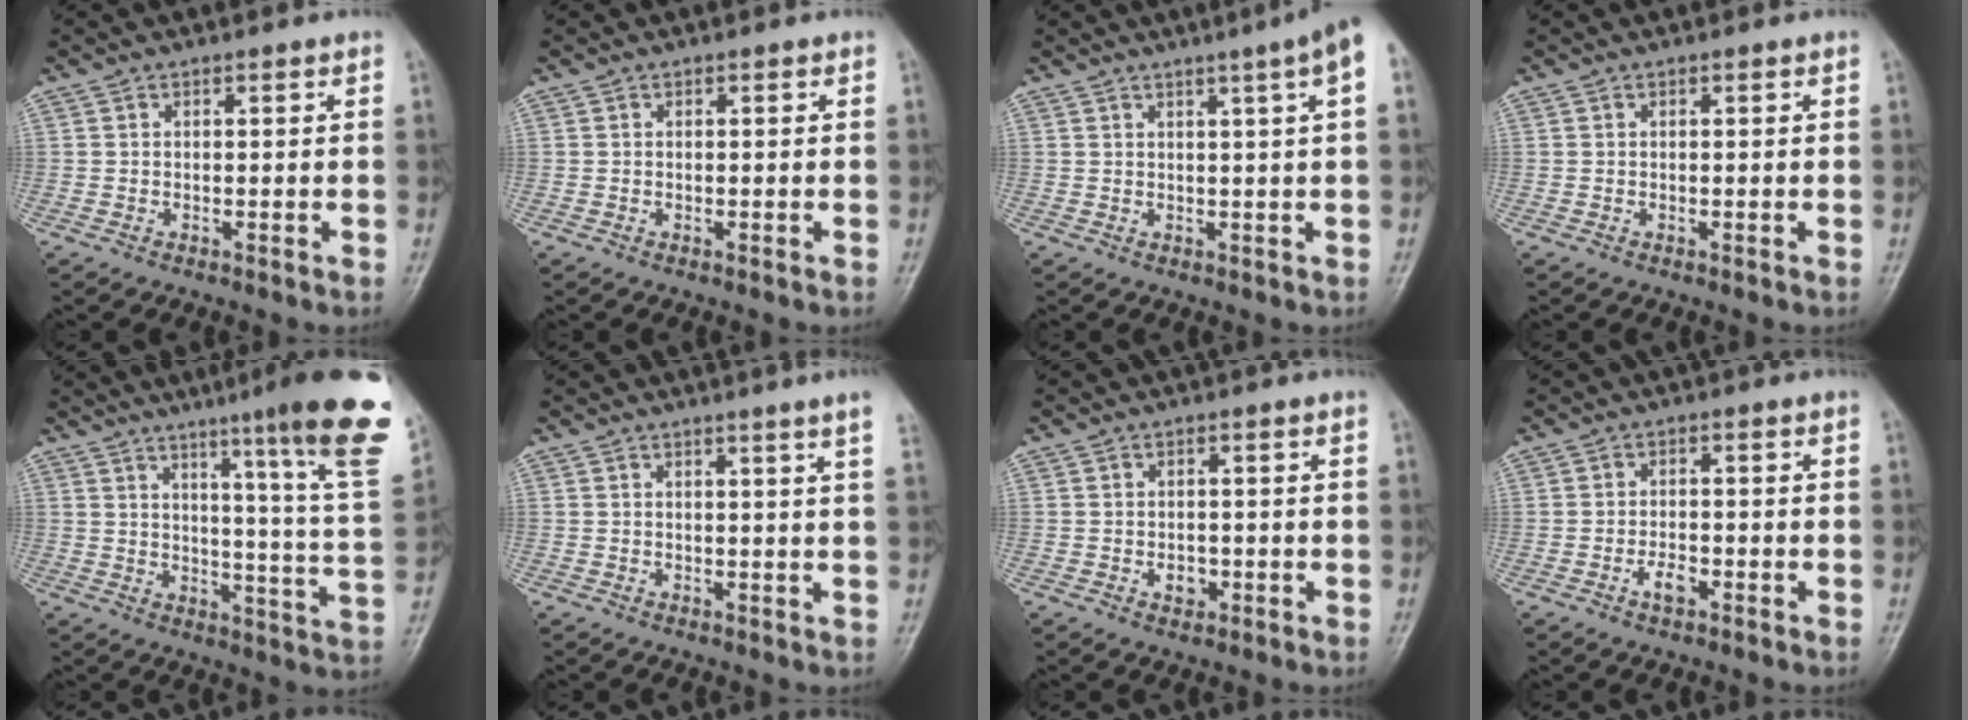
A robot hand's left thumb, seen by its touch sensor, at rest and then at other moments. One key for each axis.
{"total": 0.0}
{"total": 6.4, "fx": 2.8, "fy": -0.4, "fz": 5.7, "tx": -0.074, "ty": 0.007, "tz": 0.036}
{"total": 0.0}
{"total": 22.1, "fx": 13.8, "fy": 0.7, "fz": 17.2, "tx": -0.210, "ty": -0.080, "tz": 0.174}
{"total": 3.8, "fx": 2.6, "fy": -1.0, "fz": 2.6, "tx": -0.035, "ty": -0.013, "tz": 0.032}
{"total": 2.3, "fx": -0.6, "fy": 1.7, "fz": 1.4, "tx": -0.011, "ty": 0.003, "tz": -0.004}
{"total": 2.7, "fx": -1.3, "fy": 1.3, "fz": 2.0, "tx": -0.034, "ty": 0.009, "tz": -0.022}